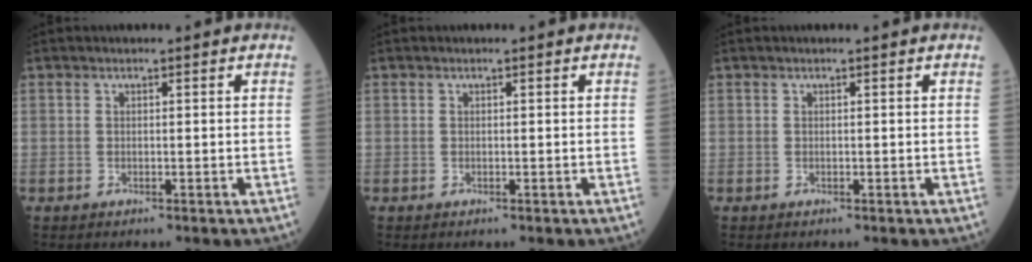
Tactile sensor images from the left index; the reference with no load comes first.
{"total": 0.0}
{"total": 0.0}